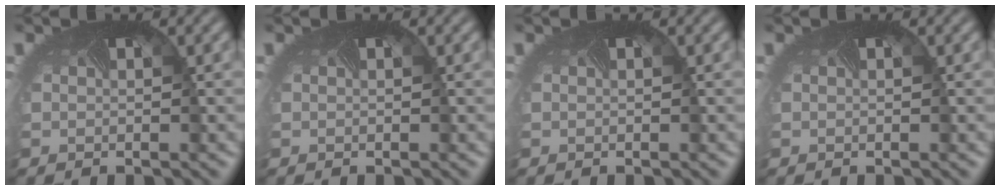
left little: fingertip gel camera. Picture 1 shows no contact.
{"total": 0.0}
{"total": 0.0}
{"total": 0.0}